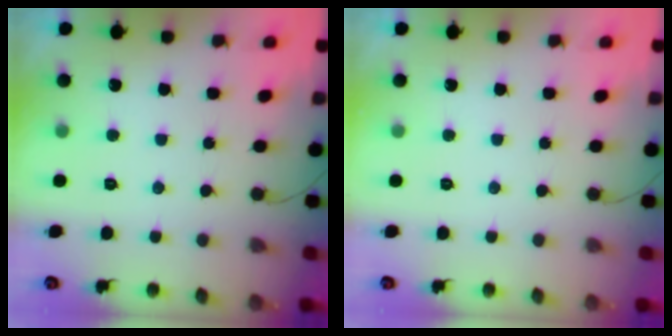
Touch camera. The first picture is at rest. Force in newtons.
{"total": 0.0}